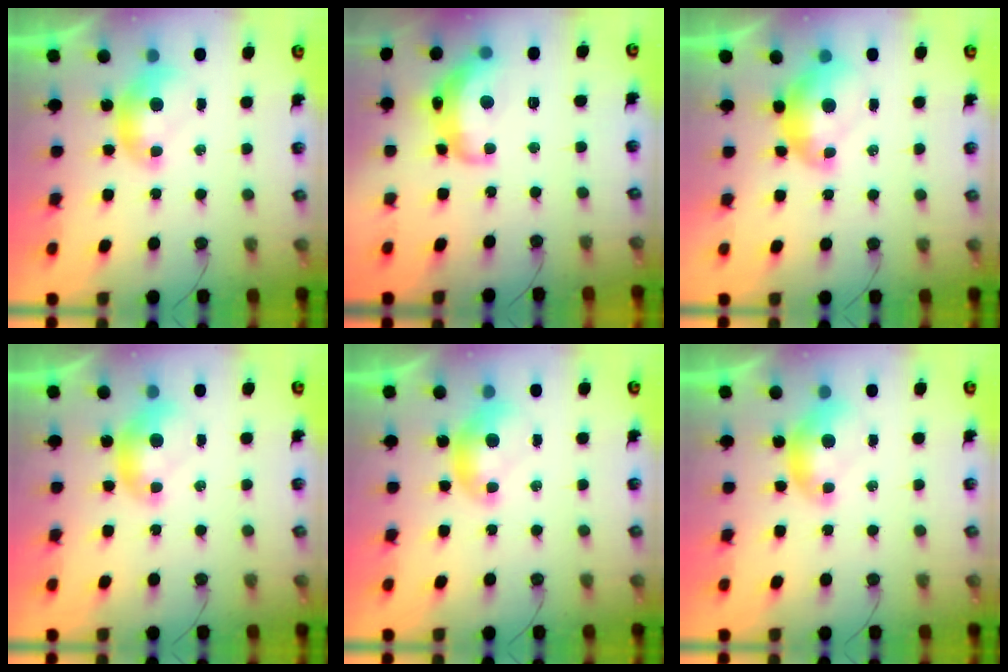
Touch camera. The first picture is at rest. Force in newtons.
{"total": 9.0, "press": 8.9, "slide": 0.9}
{"total": 2.3, "press": 2.2, "slide": 0.7}
{"total": 0.0}
{"total": 0.0}
{"total": 0.0}